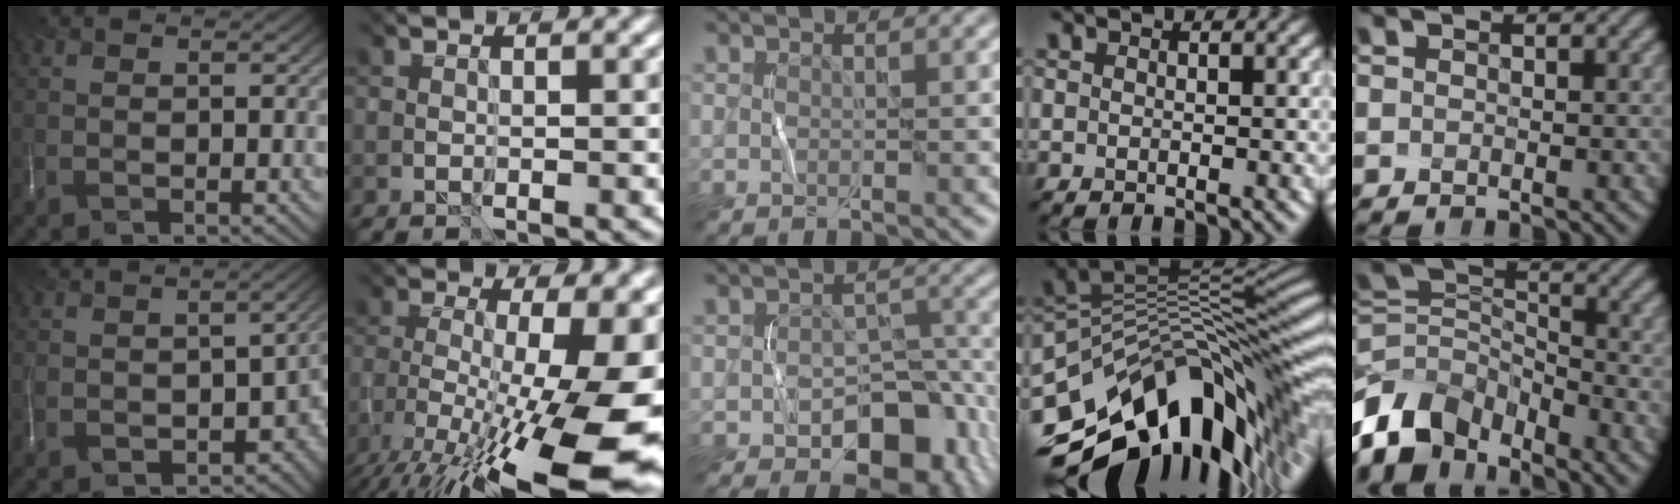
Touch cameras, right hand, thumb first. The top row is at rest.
{"thumb": {"total": 7.9, "force": [-3.6, 4.6, 5.4], "torque": [-0.079, -0.038, -0.048]}, "index": {"total": 18.3, "force": [-7.6, 6.7, 15.2], "torque": [-0.245, -0.019, -0.098]}, "middle": {"total": 8.5, "force": [-4.0, 5.4, 5.3], "torque": [-0.060, 0.002, -0.055]}, "ring": {"total": 13.6, "force": [-4.8, 6.9, 10.7], "torque": [-0.172, 0.009, -0.084]}, "little": {"total": 8.9, "force": [-5.7, 5.3, 4.2], "torque": [-0.079, 0.002, -0.117]}}